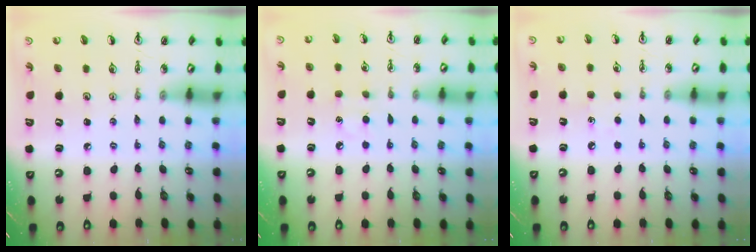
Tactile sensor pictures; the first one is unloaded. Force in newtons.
{"total": 6.3, "press": 6.3, "slide": 0.7}
{"total": 4.3, "press": 4.3, "slide": 0.4}